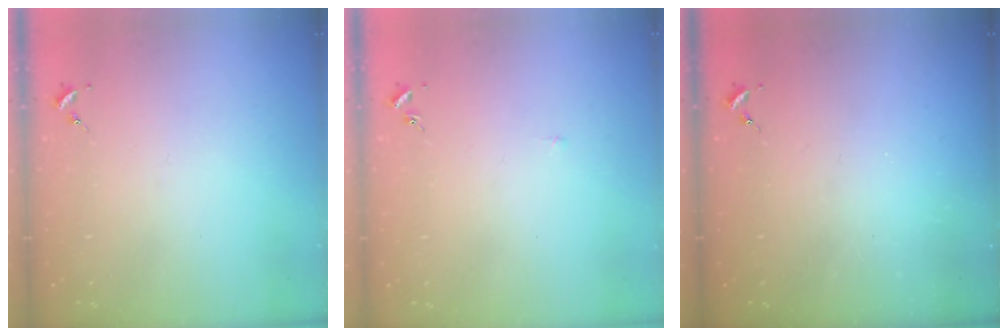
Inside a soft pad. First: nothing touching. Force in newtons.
{"total": 2.6, "press": 2.6, "slide": 0.3}
{"total": 0.0}